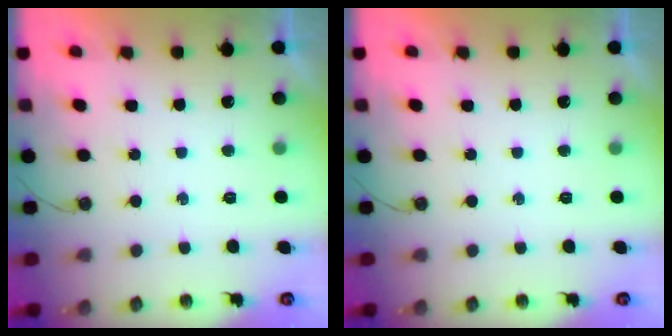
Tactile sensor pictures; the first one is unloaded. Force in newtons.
{"total": 0.0}